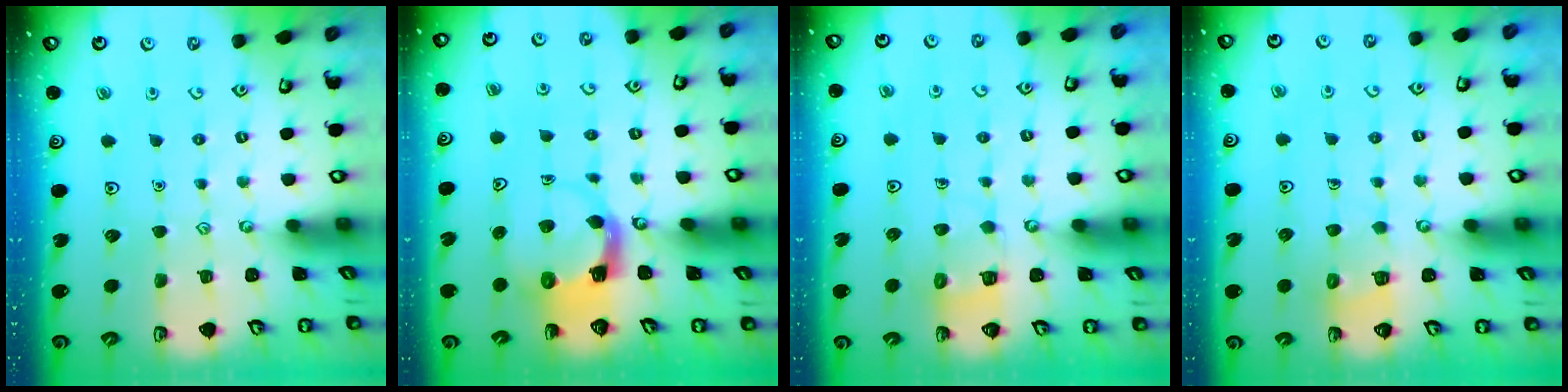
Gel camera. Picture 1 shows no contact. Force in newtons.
{"total": 3.9, "press": 3.8, "slide": 0.6}
{"total": 6.3, "press": 6.3, "slide": 0.5}
{"total": 5.5, "press": 5.5, "slide": 0.4}